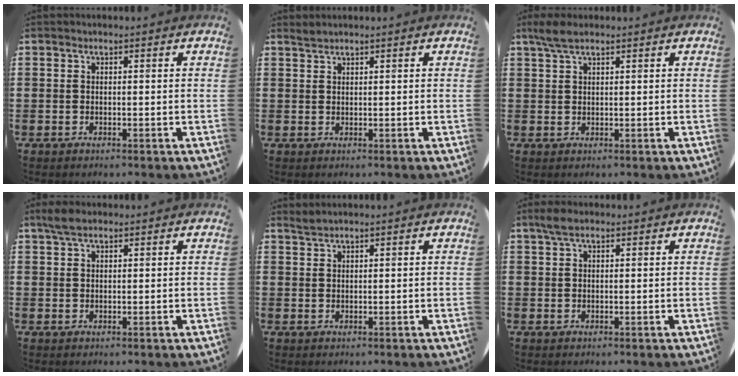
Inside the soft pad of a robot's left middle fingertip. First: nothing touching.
{"total": 0.9, "force": [0.9, -0.1, 0.0], "torque": [0.000, -0.002, 0.017]}
{"total": 2.9, "force": [2.1, 0.7, 1.8], "torque": [-0.039, 0.005, 0.037]}
{"total": 2.6, "force": [1.9, 1.0, 1.5], "torque": [-0.032, 0.006, 0.033]}
{"total": 1.1, "force": [1.1, -0.1, 0.1], "torque": [-0.001, 0.000, 0.021]}
{"total": 2.1, "force": [1.4, 0.8, 1.3], "torque": [-0.027, 0.006, 0.025]}